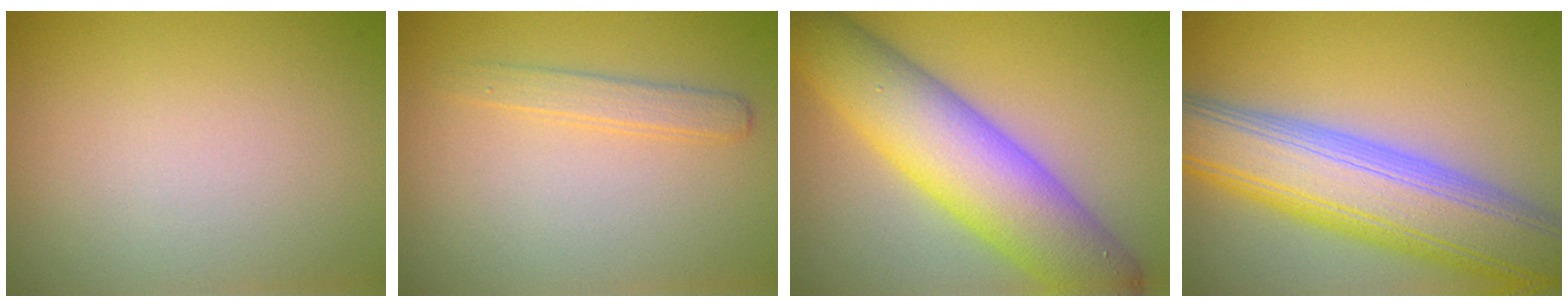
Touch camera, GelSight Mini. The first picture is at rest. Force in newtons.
{"total": 1.7, "press": 1.7, "slide": 0.1}
{"total": 9.8, "press": 9.8, "slide": 0.1}
{"total": 10.8, "press": 10.7, "slide": 0.8}